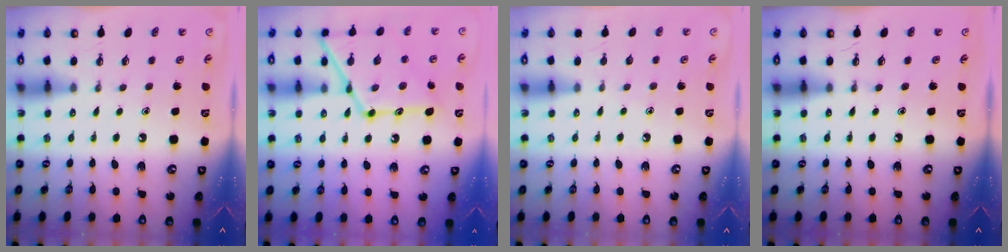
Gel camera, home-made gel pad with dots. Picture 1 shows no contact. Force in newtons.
{"total": 17.0, "press": 16.9, "slide": 1.6}
{"total": 3.0, "press": 2.9, "slide": 0.3}
{"total": 0.0}